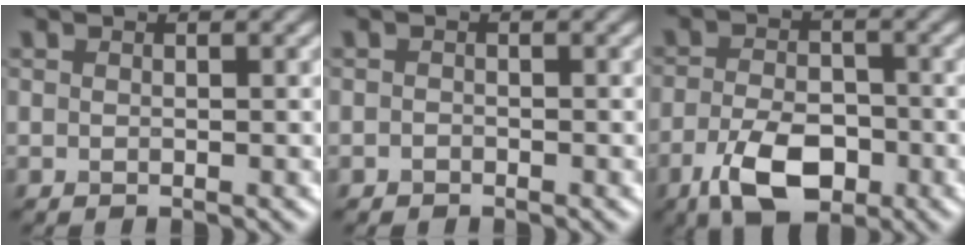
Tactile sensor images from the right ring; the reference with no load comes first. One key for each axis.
{"total": 0.5, "fx": -0.4, "fy": 0.3, "fz": 0.1, "tx": 0.001, "ty": -0.003, "tz": -0.008}
{"total": 6.0, "fx": -3.1, "fy": 3.1, "fz": 4.1, "tx": -0.080, "ty": -0.006, "tz": -0.060}